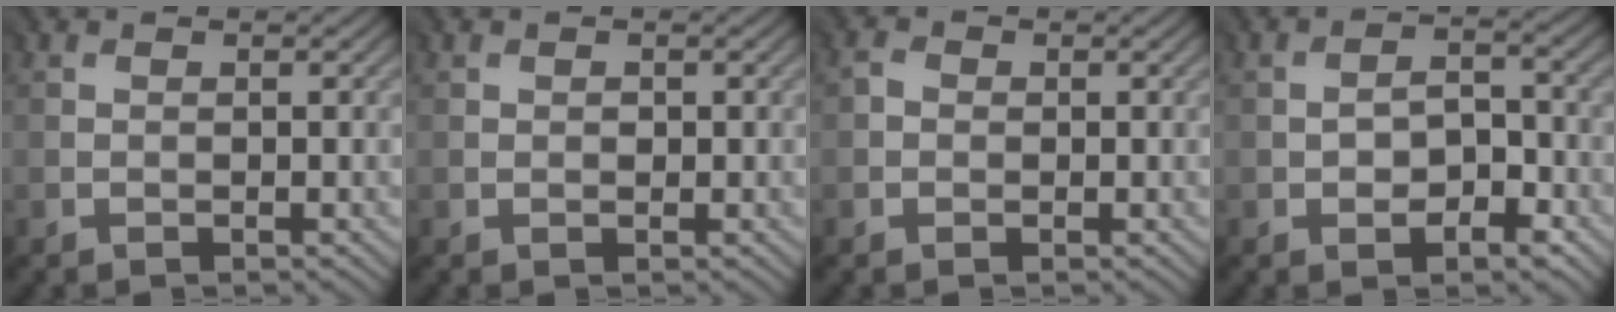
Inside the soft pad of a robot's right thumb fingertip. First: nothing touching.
{"total": 0.6, "force": [0.1, 0.5, 0.3], "torque": [-0.004, 0.000, 0.002]}
{"total": 1.2, "force": [-0.2, 1.2, 0.3], "torque": [-0.004, 0.001, -0.009]}
{"total": 4.9, "force": [-2.2, 2.8, 3.4], "torque": [-0.047, -0.004, -0.037]}